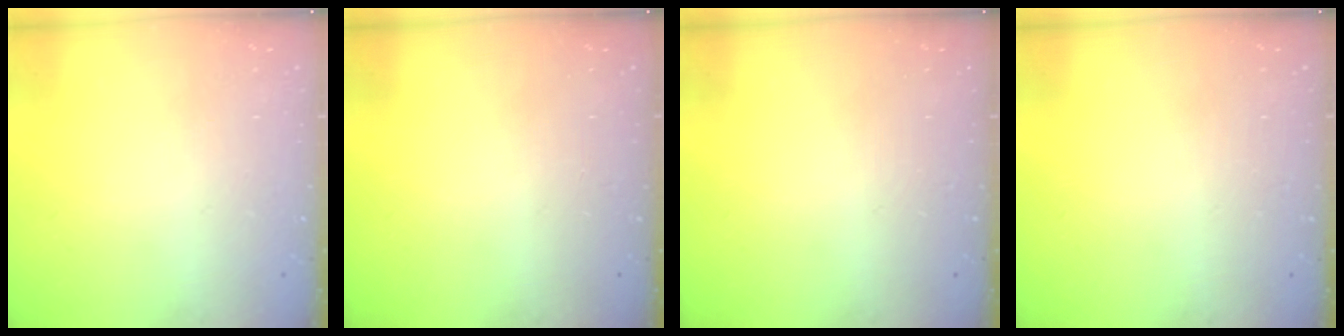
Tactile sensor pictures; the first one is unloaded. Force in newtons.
{"total": 0.0}
{"total": 0.0}
{"total": 0.0}